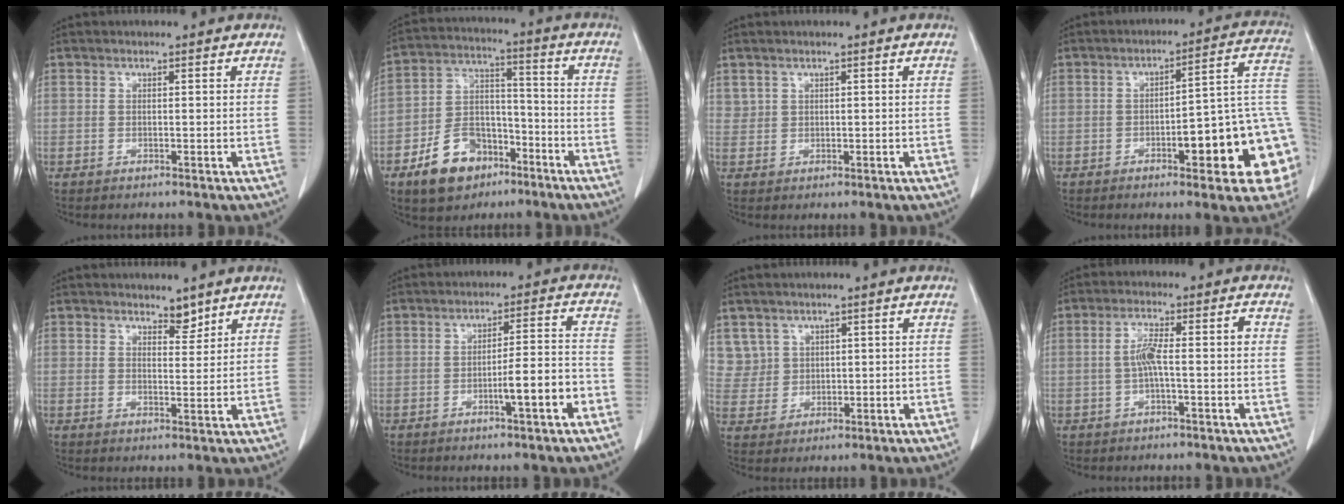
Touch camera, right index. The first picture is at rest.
{"total": 11.6, "force": [-6.5, 7.6, 5.8], "torque": [-0.118, 0.021, -0.108]}
{"total": 1.2, "force": [0.7, 0.9, 0.2], "torque": [0.003, 0.007, 0.015]}
{"total": 16.6, "force": [-4.4, 3.2, 15.7], "torque": [-0.118, 0.038, -0.047]}
{"total": 2.6, "force": [2.3, 1.0, 0.8], "torque": [-0.008, -0.006, 0.036]}
{"total": 7.0, "force": [-3.2, 0.3, 6.3], "torque": [-0.093, 0.011, -0.046]}
{"total": 4.4, "force": [2.2, 3.8, -0.3], "torque": [0.014, 0.008, 0.049]}
{"total": 4.9, "force": [-0.6, 0.6, 4.9], "torque": [-0.096, 0.020, -0.008]}